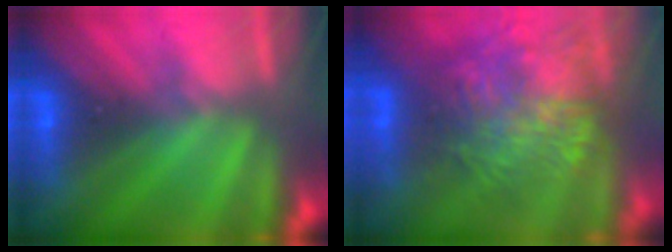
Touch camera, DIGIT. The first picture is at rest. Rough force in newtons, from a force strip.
{"total": 9.2}